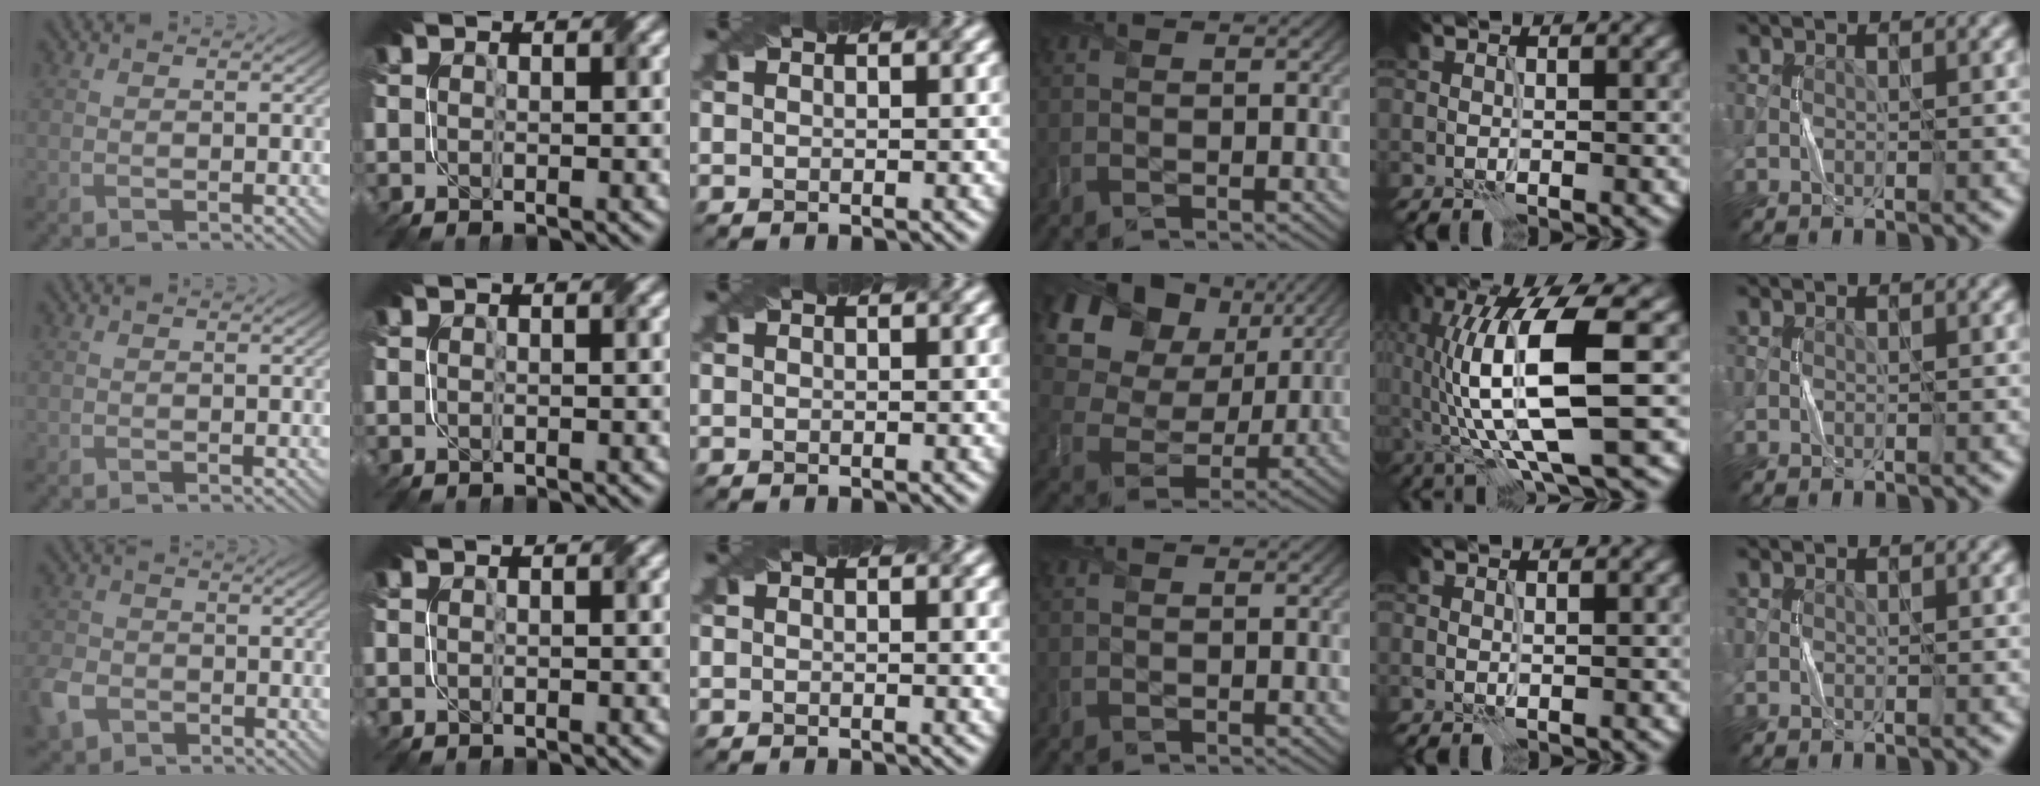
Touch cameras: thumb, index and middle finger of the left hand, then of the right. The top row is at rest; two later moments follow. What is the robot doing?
{"motion": "fold", "object": "napkin"}